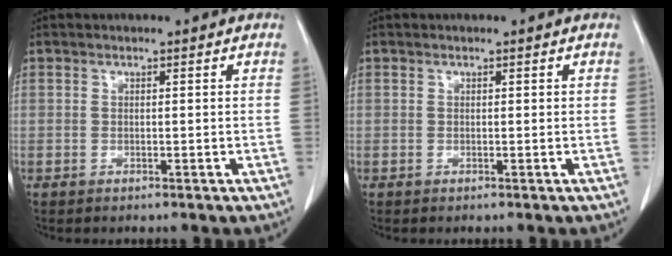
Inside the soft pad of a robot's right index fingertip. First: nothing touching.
{"total": 0.0}